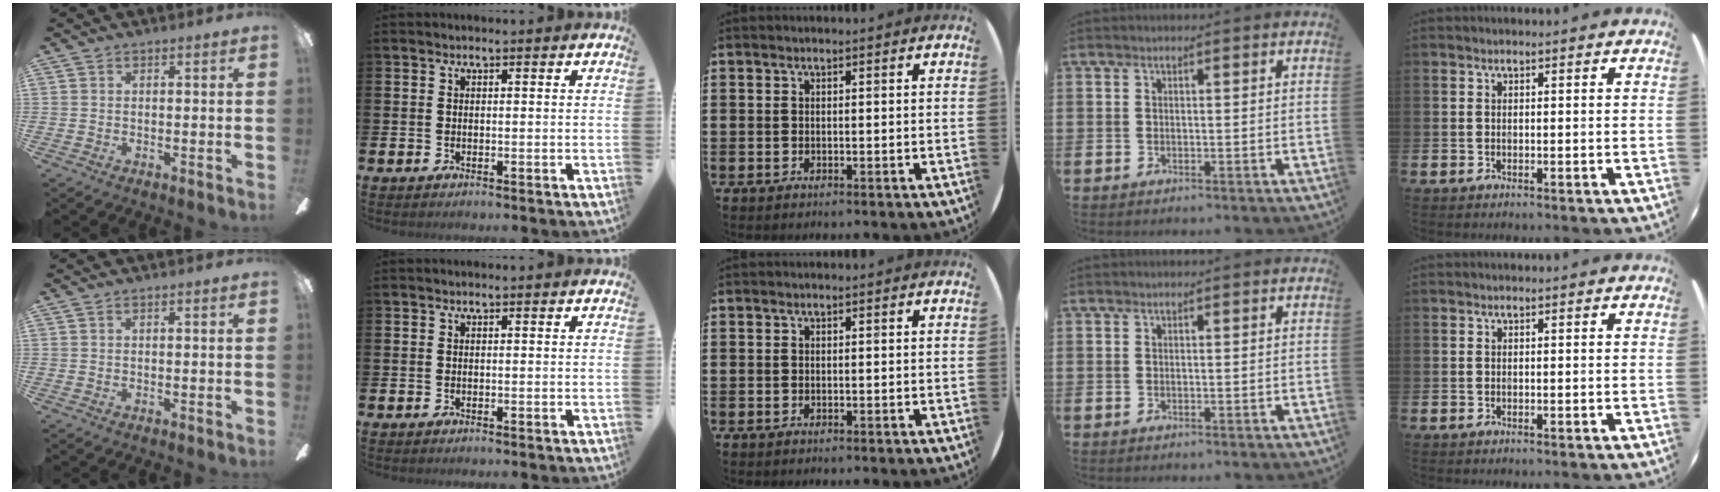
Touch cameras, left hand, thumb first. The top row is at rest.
{}